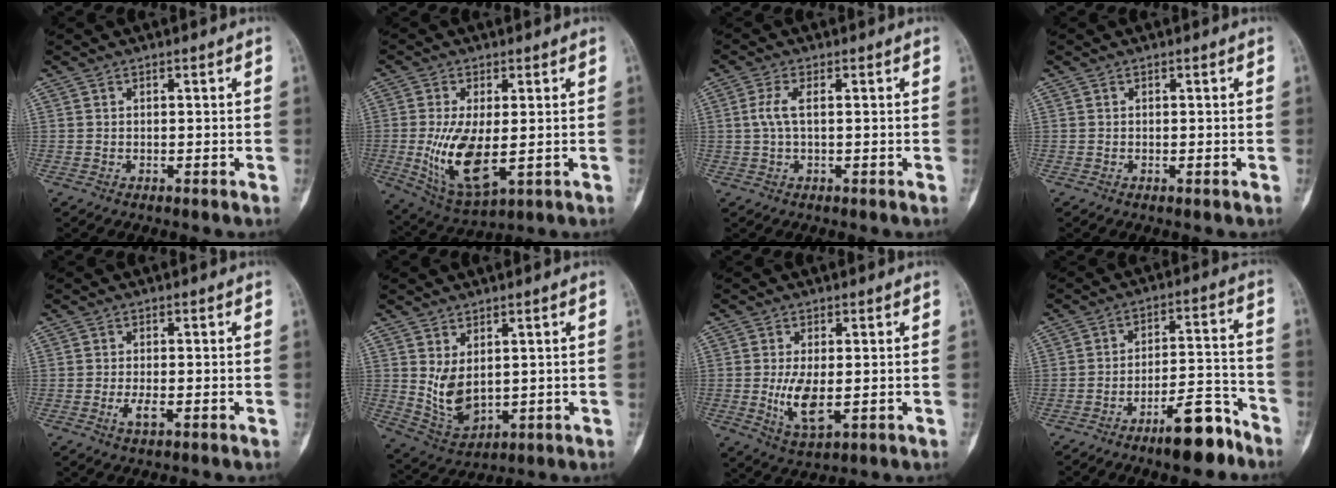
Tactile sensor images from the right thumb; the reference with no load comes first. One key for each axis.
{"total": 11.9, "fx": -1.2, "fy": 5.1, "fz": 10.7, "tx": -0.203, "ty": -0.023, "tz": -0.004}
{"total": 3.5, "fx": 0.4, "fy": 1.2, "fz": 3.2, "tx": -0.086, "ty": 0.009, "tz": 0.008}
{"total": 0.0}
{"total": 2.5, "fx": -0.8, "fy": 0.8, "fz": 2.2, "tx": -0.051, "ty": -0.005, "tz": -0.014}
{"total": 7.5, "fx": 1.4, "fy": 4.6, "fz": 5.8, "tx": -0.092, "ty": -0.018, "tz": 0.051}
{"total": 6.8, "fx": -0.6, "fy": 2.9, "fz": 6.2, "tx": -0.118, "ty": -0.018, "tz": -0.002}
{"total": 10.7, "fx": -7.6, "fy": 3.2, "fz": 6.9, "tx": -0.097, "ty": 0.070, "tz": -0.124}